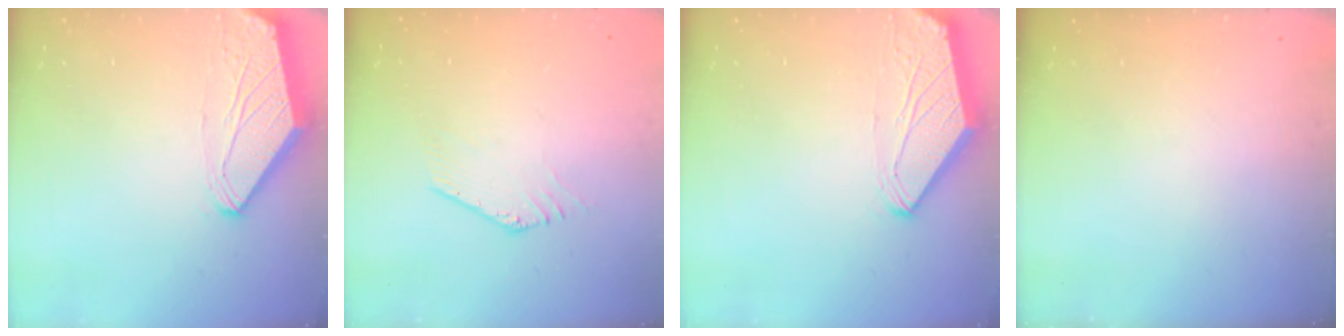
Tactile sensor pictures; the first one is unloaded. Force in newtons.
{"total": 0.7, "press": 0.7, "slide": 0.2}
{"total": 0.0}
{"total": 0.0}